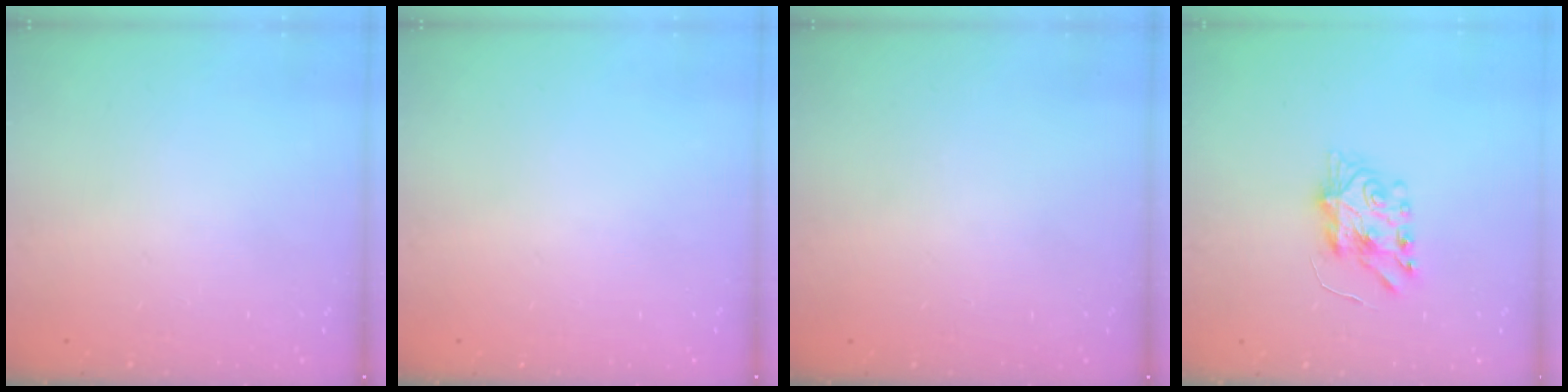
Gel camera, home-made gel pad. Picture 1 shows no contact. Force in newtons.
{"total": 0.0}
{"total": 0.0}
{"total": 7.4, "press": 7.4, "slide": 0.4}